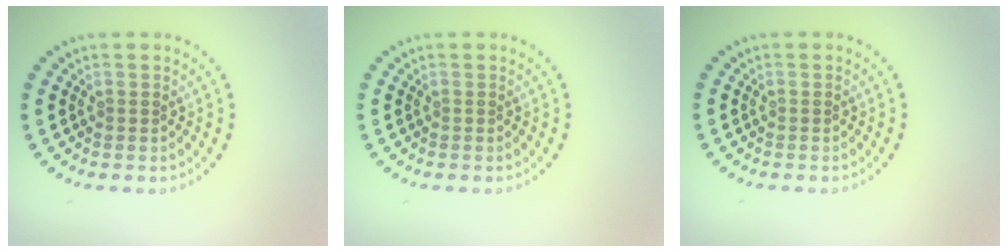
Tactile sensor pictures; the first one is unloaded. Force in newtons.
{"total": 0.0}
{"total": 0.0}